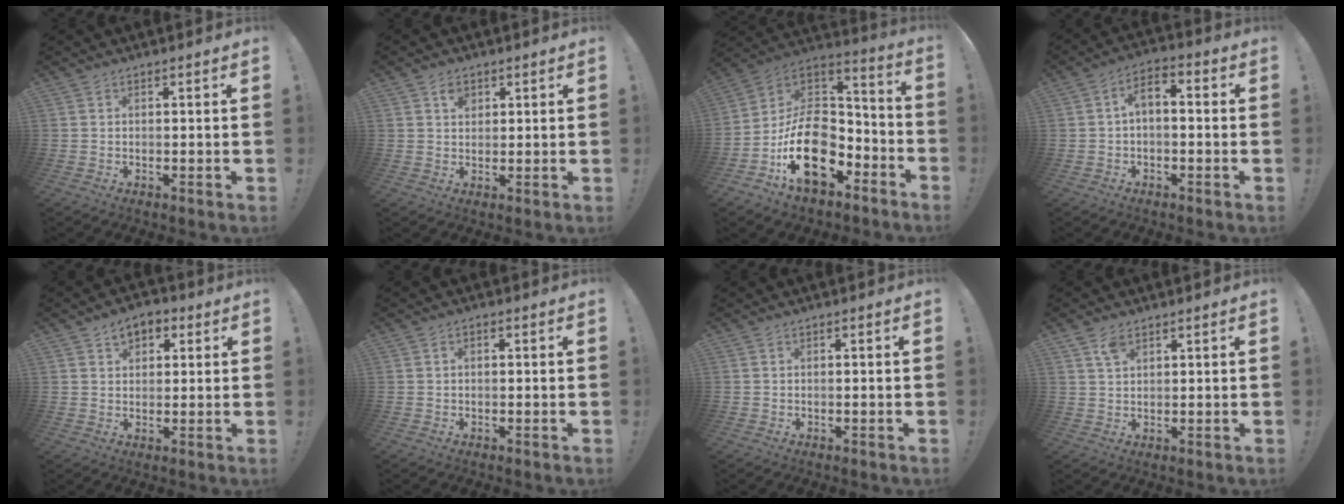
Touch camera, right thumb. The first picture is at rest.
{"total": 2.9, "force": [1.5, 2.2, 1.2], "torque": [0.002, -0.012, 0.021]}
{"total": 21.8, "force": [-8.1, 15.5, 12.9], "torque": [-0.226, 0.037, -0.115]}
{"total": 4.7, "force": [-0.9, 2.9, 3.6], "torque": [-0.065, 0.005, -0.019]}
{"total": 5.6, "force": [2.4, 4.3, 2.8], "torque": [-0.034, -0.002, 0.043]}
{"total": 1.2, "force": [-0.5, 0.8, 0.7], "torque": [-0.012, 0.005, -0.009]}
{"total": 1.1, "force": [-0.3, 1.0, 0.0], "torque": [0.000, 0.003, -0.006]}
{"total": 3.9, "force": [2.4, 1.9, 2.4], "torque": [-0.036, -0.008, 0.043]}